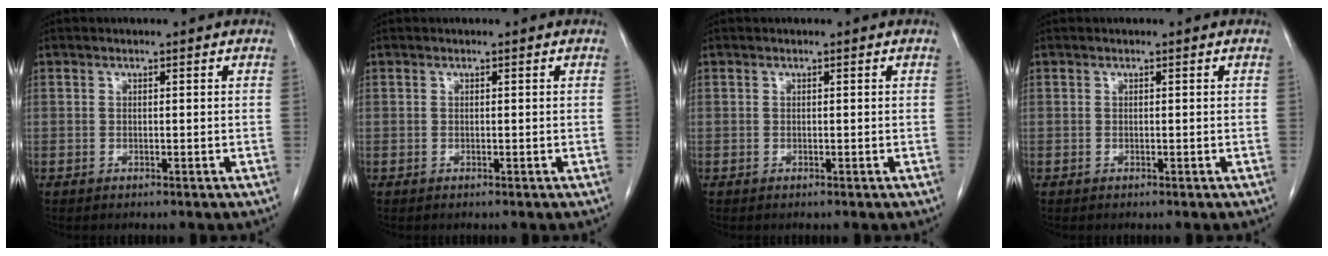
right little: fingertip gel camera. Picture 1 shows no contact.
{"total": 0.0}
{"total": 0.0}
{"total": 0.0}